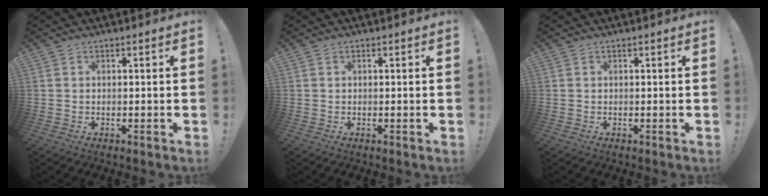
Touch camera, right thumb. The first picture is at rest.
{"total": 0.0}
{"total": 0.0}